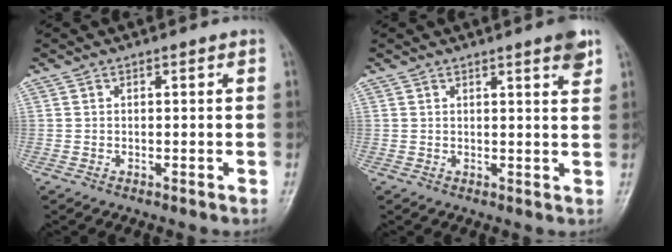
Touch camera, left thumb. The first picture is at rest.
{"total": 3.6, "force": [2.4, 0.4, 2.7], "torque": [-0.028, -0.013, 0.029]}